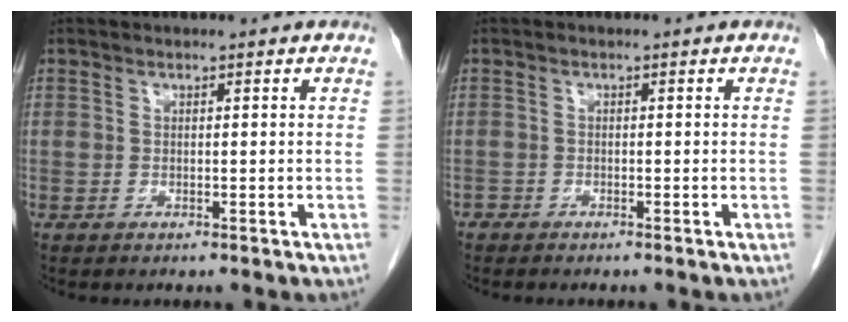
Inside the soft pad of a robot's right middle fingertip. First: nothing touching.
{"total": 1.0, "force": [-0.9, 0.3, 0.1], "torque": [-0.006, 0.000, -0.021]}